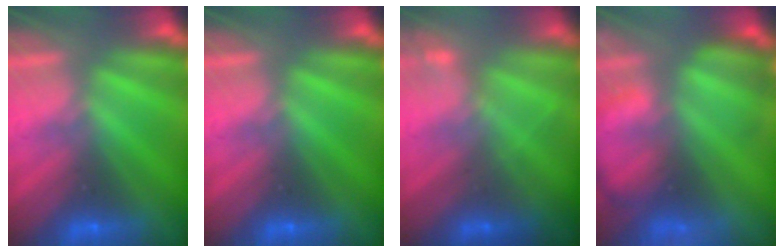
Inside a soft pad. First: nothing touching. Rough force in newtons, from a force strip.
{"total": 0.0}
{"total": 2.1}
{"total": 7.5}